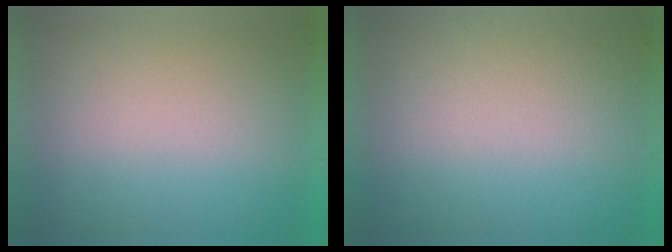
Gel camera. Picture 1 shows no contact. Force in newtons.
{"total": 2.5}